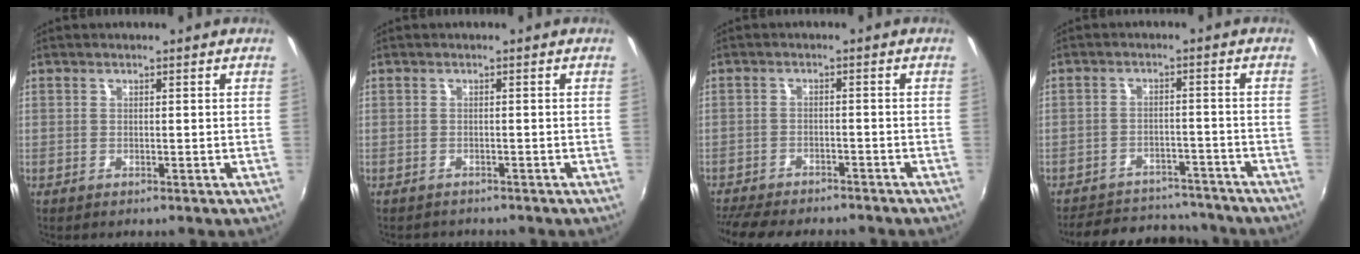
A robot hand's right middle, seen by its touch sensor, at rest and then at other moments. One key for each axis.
{"total": 1.6, "fx": -1.5, "fy": 0.5, "fz": 0.0, "tx": -0.005, "ty": -0.006, "tz": -0.024}
{"total": 11.3, "fx": -10.1, "fy": 2.6, "fz": 4.4, "tx": -0.110, "ty": -0.025, "tz": -0.158}
{"total": 15.6, "fx": -13.7, "fy": 5.6, "fz": 5.0, "tx": -0.116, "ty": 0.025, "tz": -0.177}